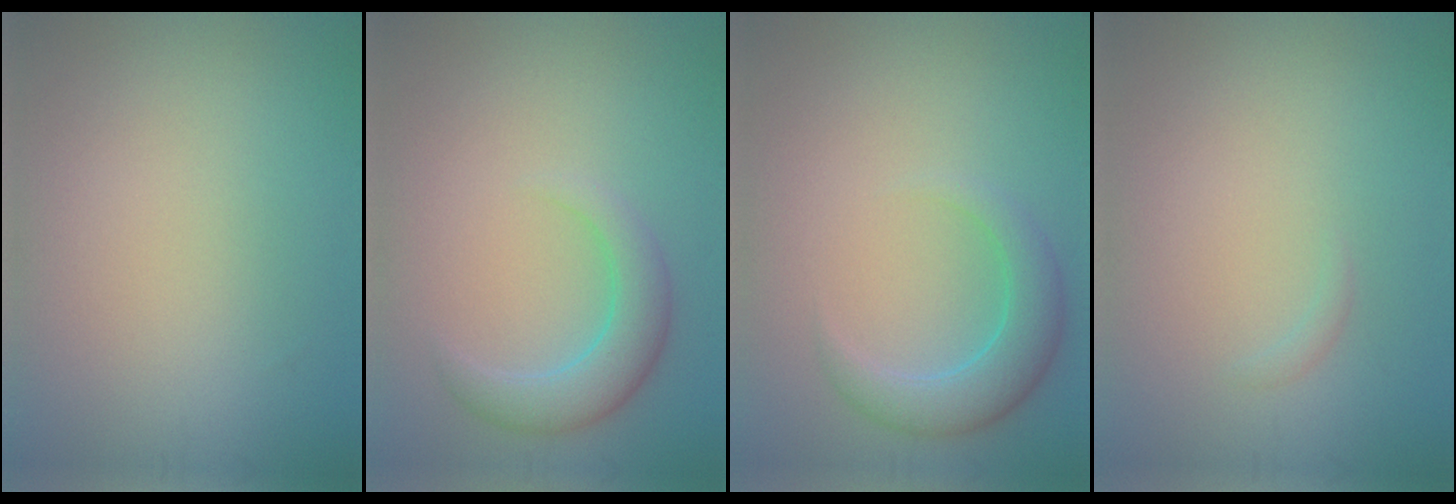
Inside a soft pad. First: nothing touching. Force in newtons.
{"total": 3.7, "press": 3.7, "slide": 0.1}
{"total": 3.9, "press": 3.8, "slide": 0.4}
{"total": 0.5, "press": 0.5, "slide": 0.1}